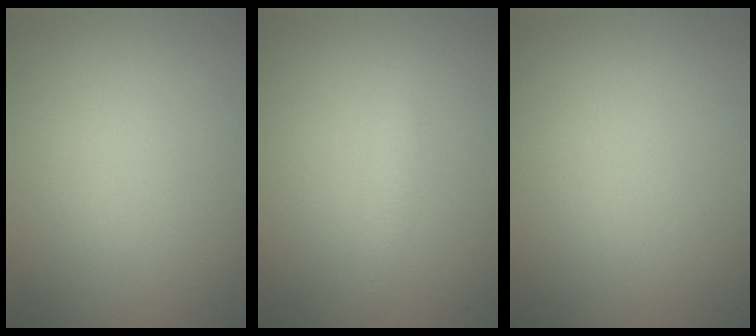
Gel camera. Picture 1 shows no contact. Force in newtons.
{"total": 1.1, "press": 1.1, "slide": 0.1}
{"total": 0.0}